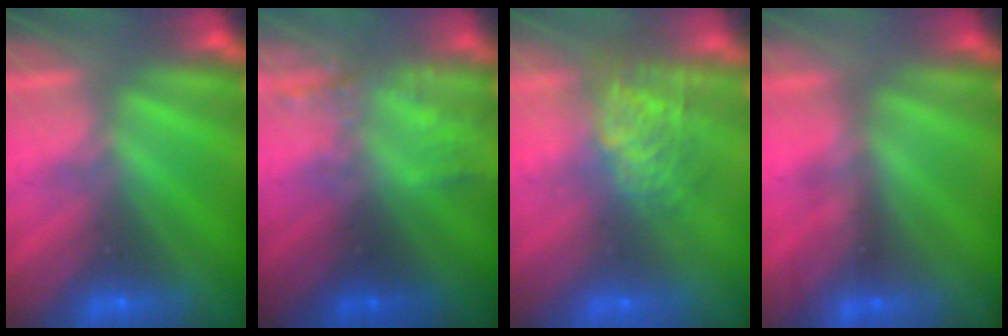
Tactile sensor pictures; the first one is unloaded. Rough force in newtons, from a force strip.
{"total": 2.3}
{"total": 7.6}
{"total": 2.0}